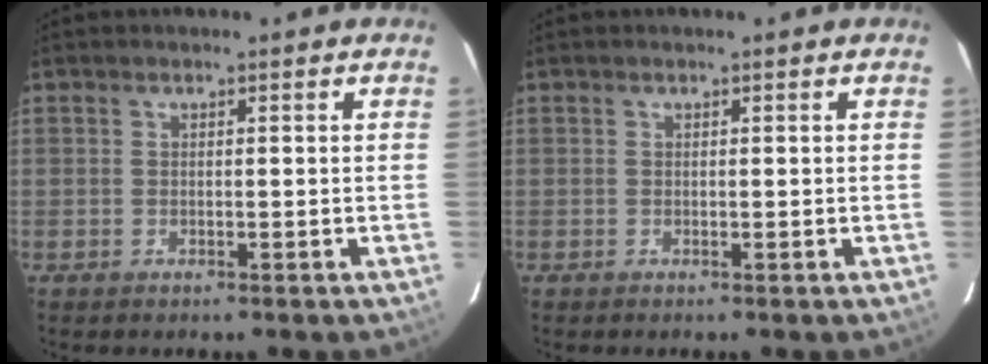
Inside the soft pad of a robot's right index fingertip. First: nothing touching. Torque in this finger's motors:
{"motor_torque": [-0.01, 0.01, 0.00, 0.00]}